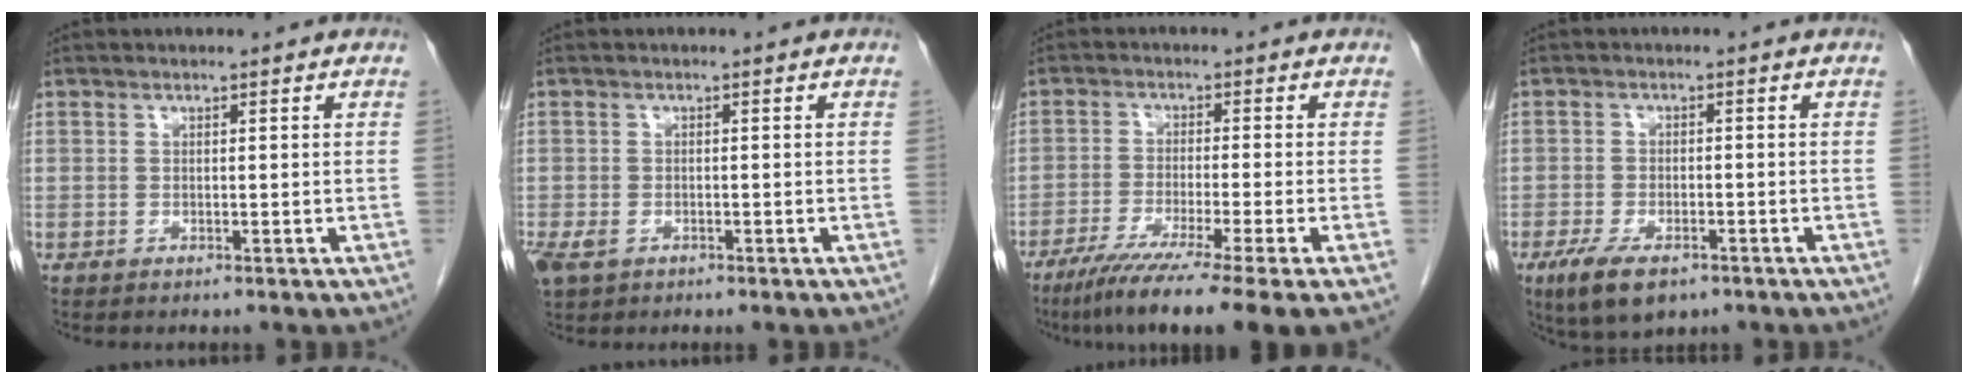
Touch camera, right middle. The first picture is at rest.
{"total": 3.6, "force": [-1.8, 2.3, 2.0], "torque": [-0.045, -0.005, -0.025]}
{"total": 12.9, "force": [-9.2, -1.7, 8.8], "torque": [-0.130, -0.043, -0.143]}
{"total": 7.0, "force": [-4.4, 2.9, 4.6], "torque": [-0.087, -0.011, -0.069]}